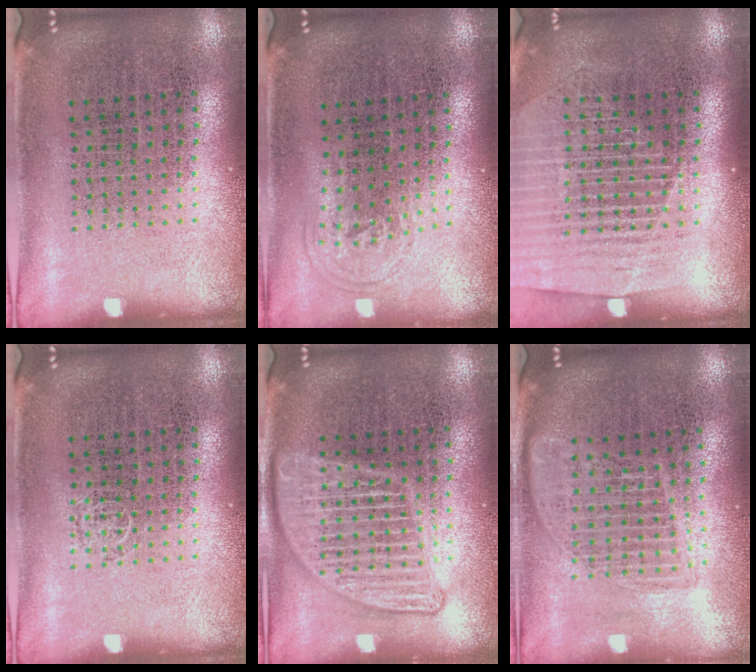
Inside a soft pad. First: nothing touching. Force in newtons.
{"total": 0.9, "press": 0.6, "slide": 0.6}
{"total": 1.4, "press": 1.3, "slide": 0.5}
{"total": 0.6, "press": 0.6, "slide": 0.1}
{"total": 2.9, "press": 2.9, "slide": 0.3}
{"total": 1.7, "press": 1.5, "slide": 0.8}